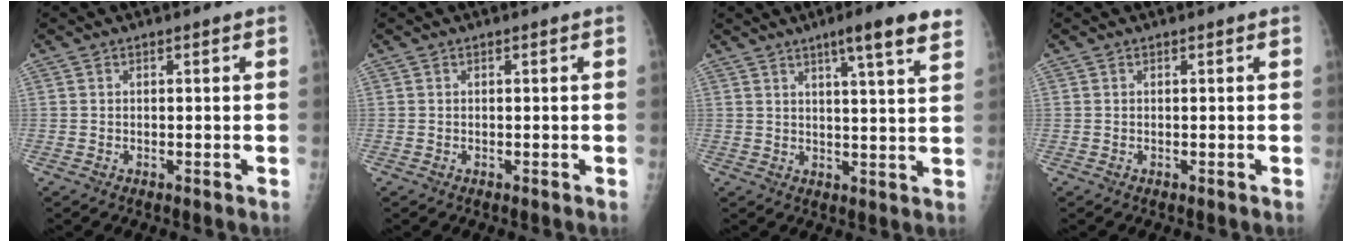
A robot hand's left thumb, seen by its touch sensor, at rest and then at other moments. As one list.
[{"total": 0.0}, {"total": 10.1, "force": [6.5, 0.6, 7.7], "torque": [-0.101, -0.025, 0.082]}, {"total": 0.0}]